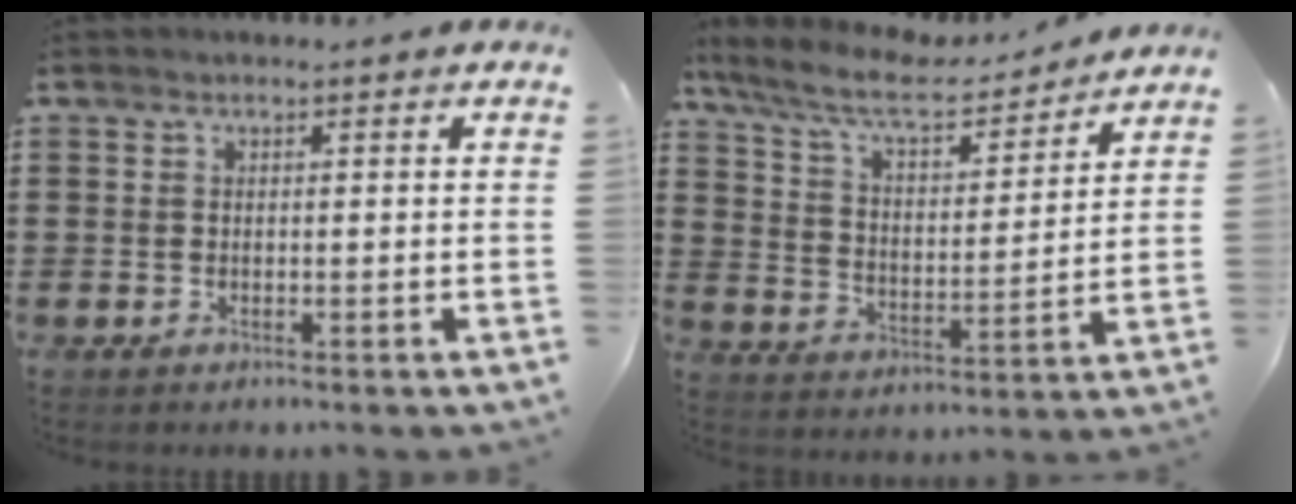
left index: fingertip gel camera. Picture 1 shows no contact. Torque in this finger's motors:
{"motor_torque": [1.10, -1.04, 0.38, 0.08]}